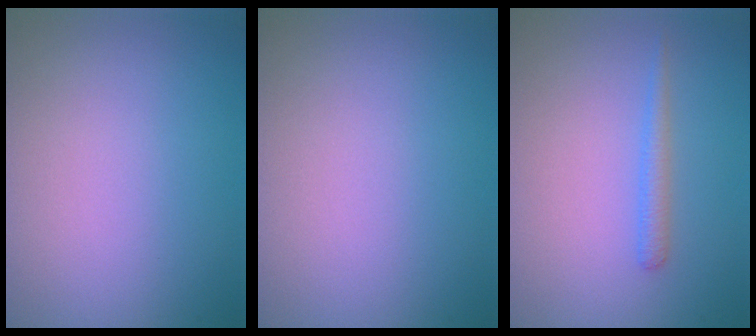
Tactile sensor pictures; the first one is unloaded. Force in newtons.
{"total": 0.0}
{"total": 1.3, "press": 1.3, "slide": 0.0}